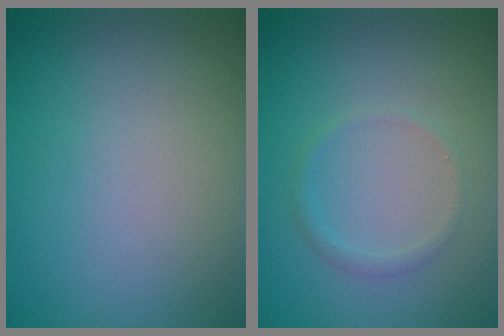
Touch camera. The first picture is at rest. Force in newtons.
{"total": 0.9, "press": 0.9, "slide": 0.1}